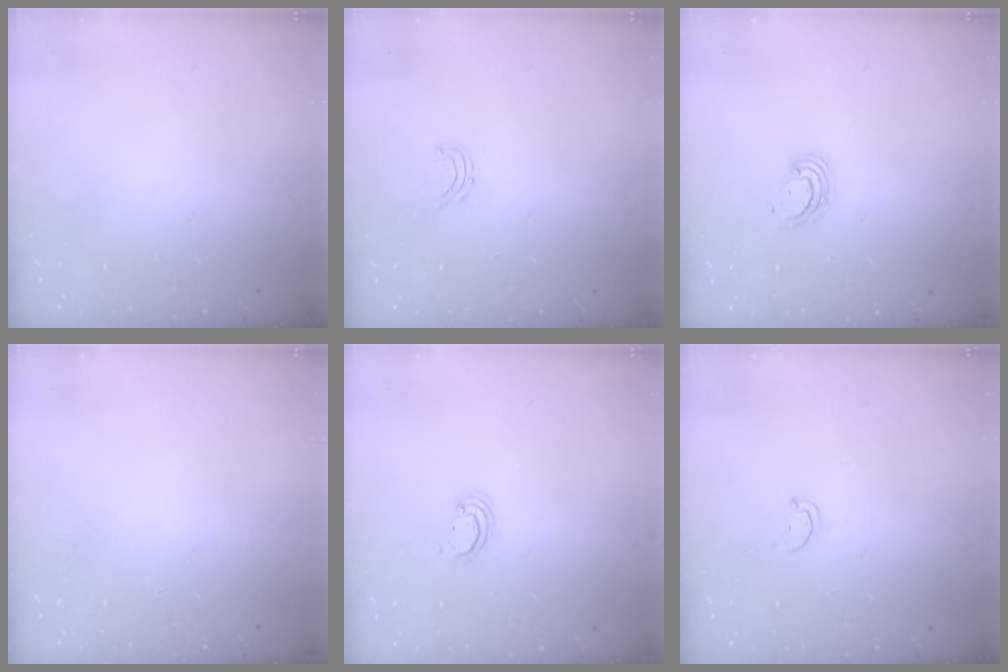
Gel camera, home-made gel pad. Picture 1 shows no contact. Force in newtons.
{"total": 3.7, "press": 3.7, "slide": 0.3}
{"total": 3.7, "press": 3.7, "slide": 0.3}
{"total": 0.0}
{"total": 2.3, "press": 2.3, "slide": 0.3}
{"total": 1.7, "press": 1.7, "slide": 0.2}